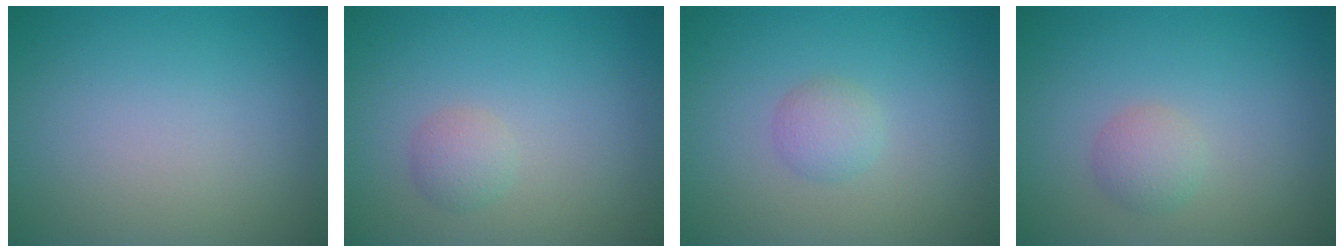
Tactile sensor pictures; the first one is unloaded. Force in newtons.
{"total": 1.4, "press": 1.4, "slide": 0.1}
{"total": 1.5, "press": 1.5, "slide": 0.1}
{"total": 1.7, "press": 1.7, "slide": 0.0}